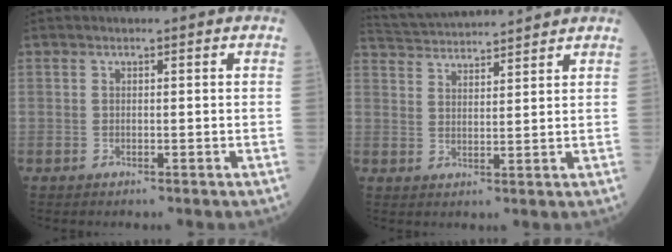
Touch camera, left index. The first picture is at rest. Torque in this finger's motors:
{"motor_torque": [-0.06, -0.34, 0.00, 0.00]}